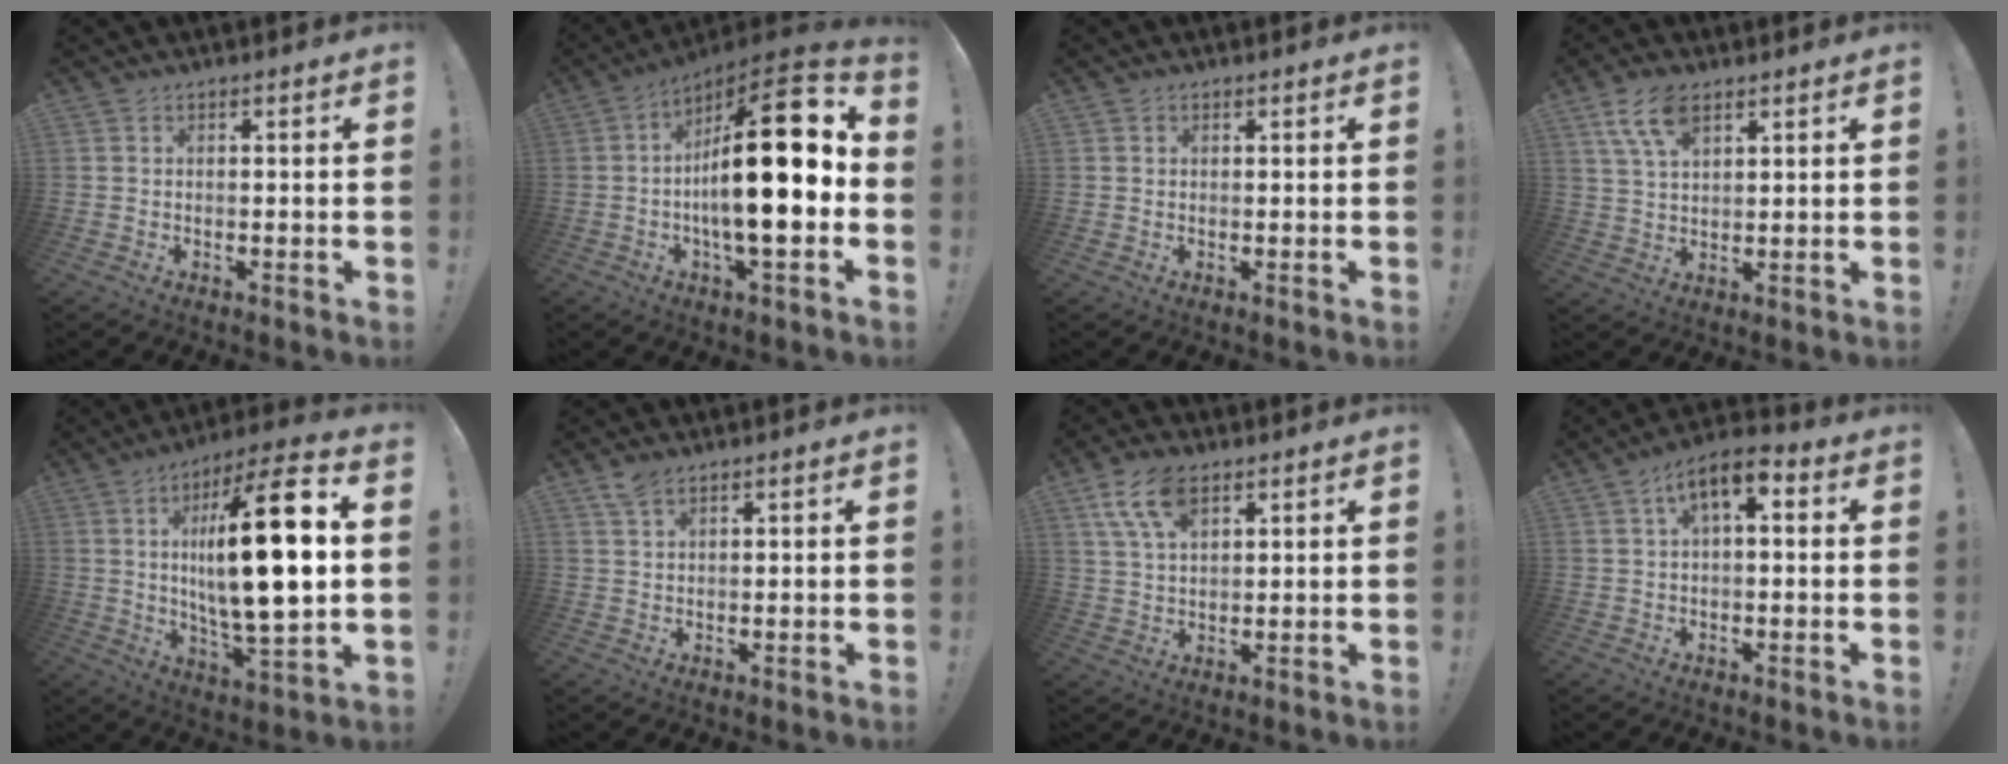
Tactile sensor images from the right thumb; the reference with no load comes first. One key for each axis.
{"total": 23.1, "fx": -0.3, "fy": 5.8, "fz": 22.4, "tx": -0.364, "ty": 0.001, "tz": -0.015}
{"total": 0.6, "fx": 0.4, "fy": 0.4, "fz": 0.0, "tx": 0.006, "ty": -0.003, "tz": 0.008}
{"total": 8.7, "fx": 4.9, "fy": 4.1, "fz": 5.8, "tx": -0.107, "ty": -0.010, "tz": 0.094}
{"total": 24.7, "fx": 3.1, "fy": 6.9, "fz": 23.5, "tx": -0.399, "ty": -0.012, "tz": 0.035}
{"total": 3.8, "fx": 2.8, "fy": 1.4, "fz": 2.1, "tx": -0.041, "ty": -0.011, "tz": 0.052}
{"total": 9.9, "fx": 5.3, "fy": 5.1, "fz": 6.7, "tx": -0.130, "ty": -0.010, "tz": 0.099}
{"total": 7.4, "fx": 2.4, "fy": 3.4, "fz": 6.0, "tx": -0.096, "ty": -0.004, "tz": 0.042}